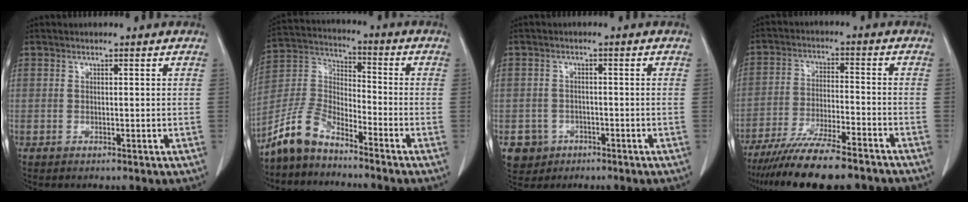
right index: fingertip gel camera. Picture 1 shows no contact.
{"total": 8.5, "force": [-7.2, 2.6, 3.6], "torque": [-0.092, 0.013, -0.151]}
{"total": 4.3, "force": [-1.9, 3.9, 0.2], "torque": [-0.001, 0.010, -0.030]}
{"total": 15.3, "force": [-13.0, 2.0, 7.9], "torque": [-0.140, -0.022, -0.209]}